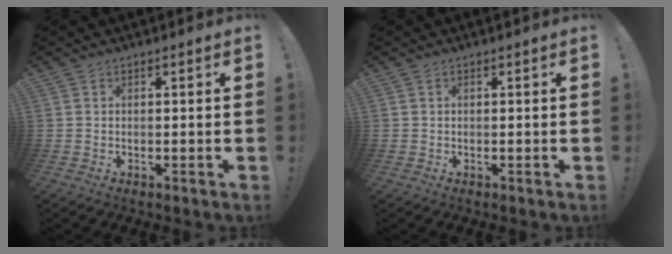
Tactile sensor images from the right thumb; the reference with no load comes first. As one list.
[{"total": 0.0}]